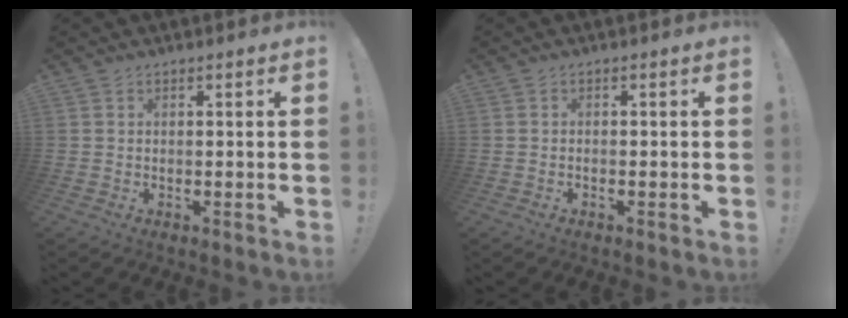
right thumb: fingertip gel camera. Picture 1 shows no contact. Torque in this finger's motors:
{"motor_torque": [-0.23, -0.05, -0.09, 0.15, 0.01]}